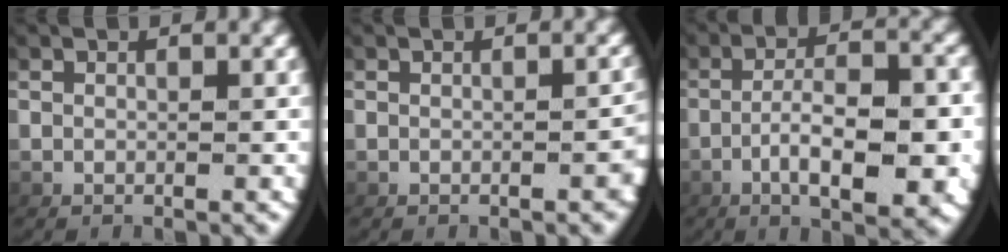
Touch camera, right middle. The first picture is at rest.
{"total": 1.2, "force": [-0.4, 0.4, 1.1], "torque": [-0.009, 0.011, -0.012]}
{"total": 6.3, "force": [-2.2, 1.8, 5.7], "torque": [-0.084, 0.000, -0.034]}